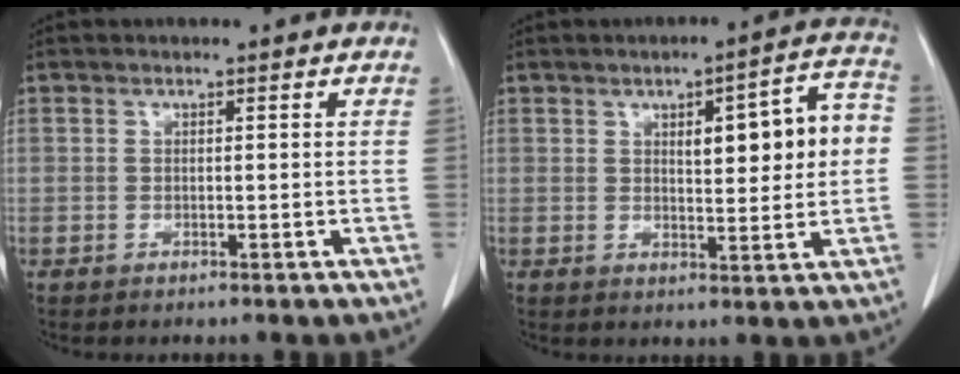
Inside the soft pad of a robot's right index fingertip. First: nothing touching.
{"total": 10.2, "force": [1.4, 2.5, 9.7], "torque": [-0.129, 0.028, 0.022]}